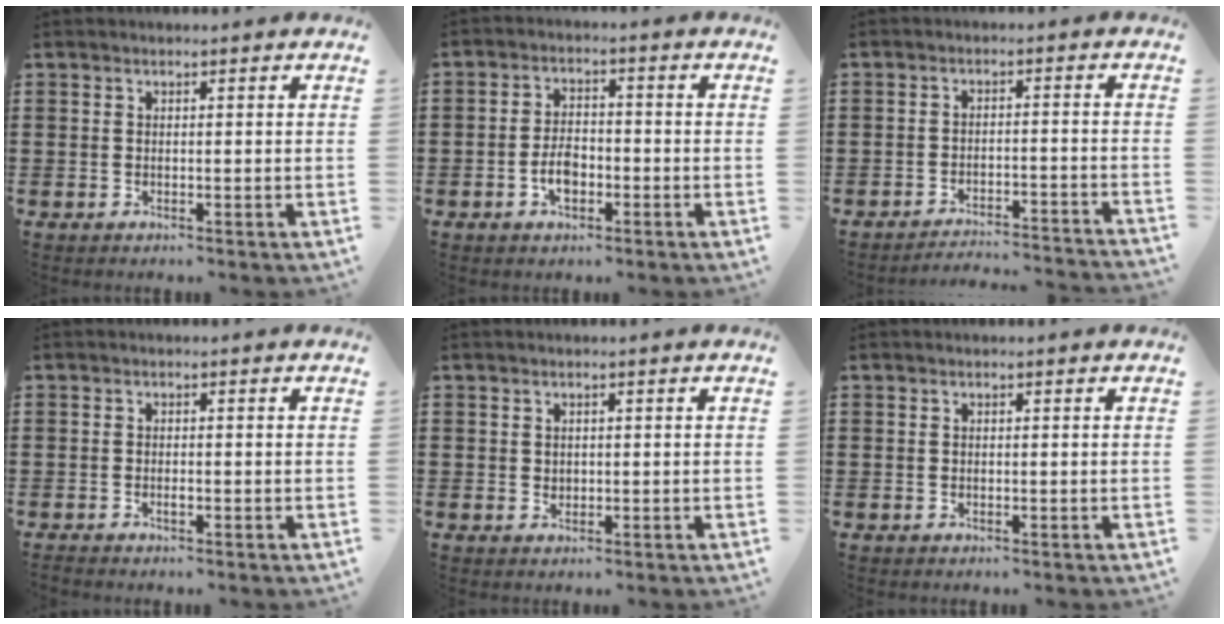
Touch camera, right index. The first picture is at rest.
{"total": 4.3, "force": [-1.7, 2.3, 3.2], "torque": [-0.072, 0.001, -0.035]}
{"total": 3.2, "force": [-3.2, 0.0, 0.4], "torque": [-0.012, 0.001, -0.069]}
{"total": 0.8, "force": [-0.5, 0.2, 0.6], "torque": [-0.013, -0.006, -0.007]}
{"total": 0.9, "force": [0.4, 0.8, 0.2], "torque": [-0.005, 0.004, 0.009]}
{"total": 0.0}